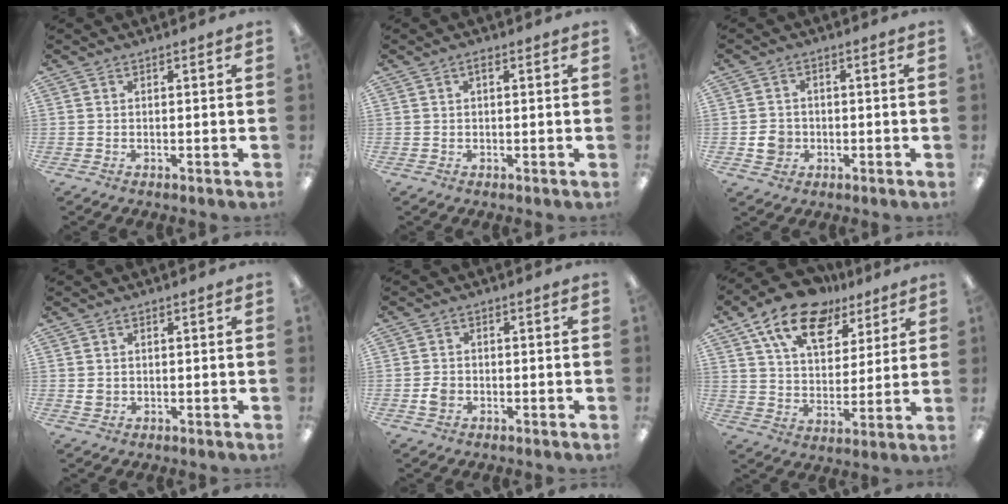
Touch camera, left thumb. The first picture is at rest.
{"total": 0.9, "force": [0.4, 0.4, 0.7], "torque": [-0.017, 0.003, 0.007]}
{"total": 4.5, "force": [-1.1, 4.1, 1.5], "torque": [-0.023, 0.002, -0.019]}
{"total": 1.5, "force": [0.3, 1.4, 0.4], "torque": [-0.001, 0.001, 0.002]}
{"total": 2.5, "force": [-0.9, 2.2, 0.9], "torque": [-0.015, 0.004, -0.016]}
{"total": 16.4, "force": [10.5, 9.3, 8.5], "torque": [-0.142, -0.053, 0.188]}